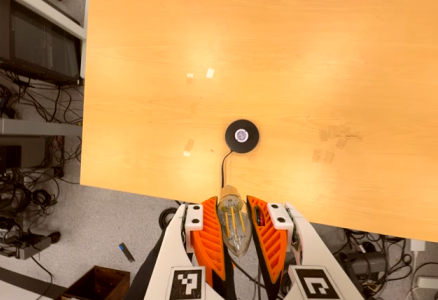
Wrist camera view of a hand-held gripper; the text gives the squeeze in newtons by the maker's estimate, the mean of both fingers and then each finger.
{"total": 20.5, "left": 22.3, "right": 18.7}